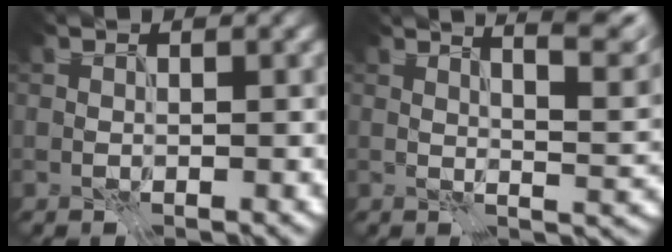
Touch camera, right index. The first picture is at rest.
{"total": 10.1, "force": [6.5, 2.5, 7.4], "torque": [-0.087, 0.023, 0.070]}